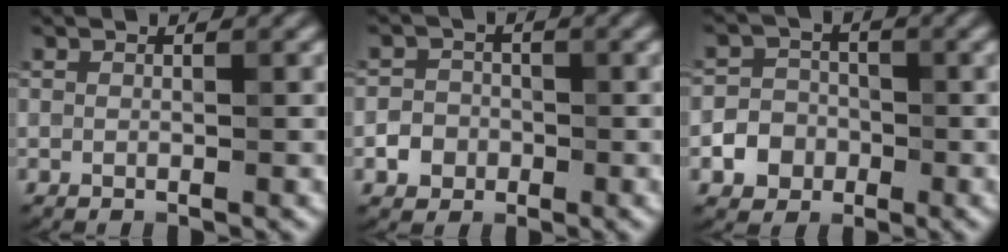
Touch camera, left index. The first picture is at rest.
{"total": 2.0, "force": [-0.8, 1.8, 0.6], "torque": [0.002, 0.007, -0.016]}
{"total": 3.0, "force": [-1.1, 2.6, 1.0], "torque": [0.002, 0.007, -0.029]}